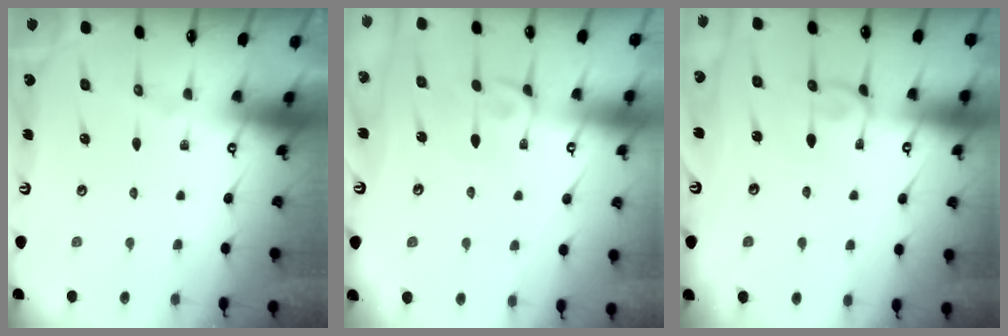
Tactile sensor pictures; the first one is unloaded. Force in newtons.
{"total": 3.0, "press": 2.9, "slide": 0.7}
{"total": 3.2, "press": 3.1, "slide": 0.3}